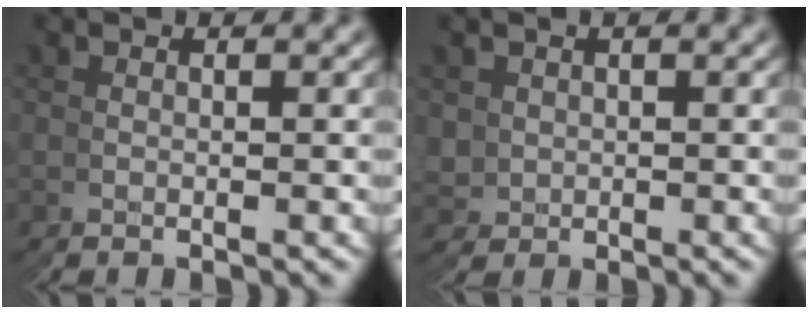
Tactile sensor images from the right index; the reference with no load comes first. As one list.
[{"total": 3.3, "force": [0.2, 3.3, -0.3], "torque": [-0.006, -0.029, 0.019]}]